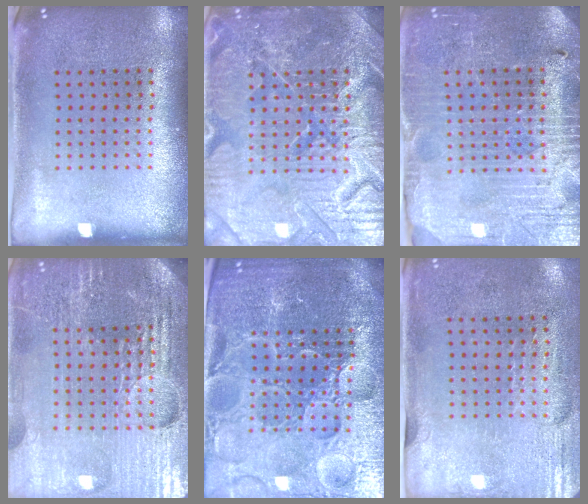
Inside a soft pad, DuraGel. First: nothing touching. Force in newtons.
{"total": 6.0, "press": 5.9, "slide": 0.7}
{"total": 3.9, "press": 3.7, "slide": 1.2}
{"total": 5.5, "press": 5.0, "slide": 2.3}
{"total": 5.7, "press": 5.2, "slide": 2.4}
{"total": 2.9, "press": 2.4, "slide": 1.6}